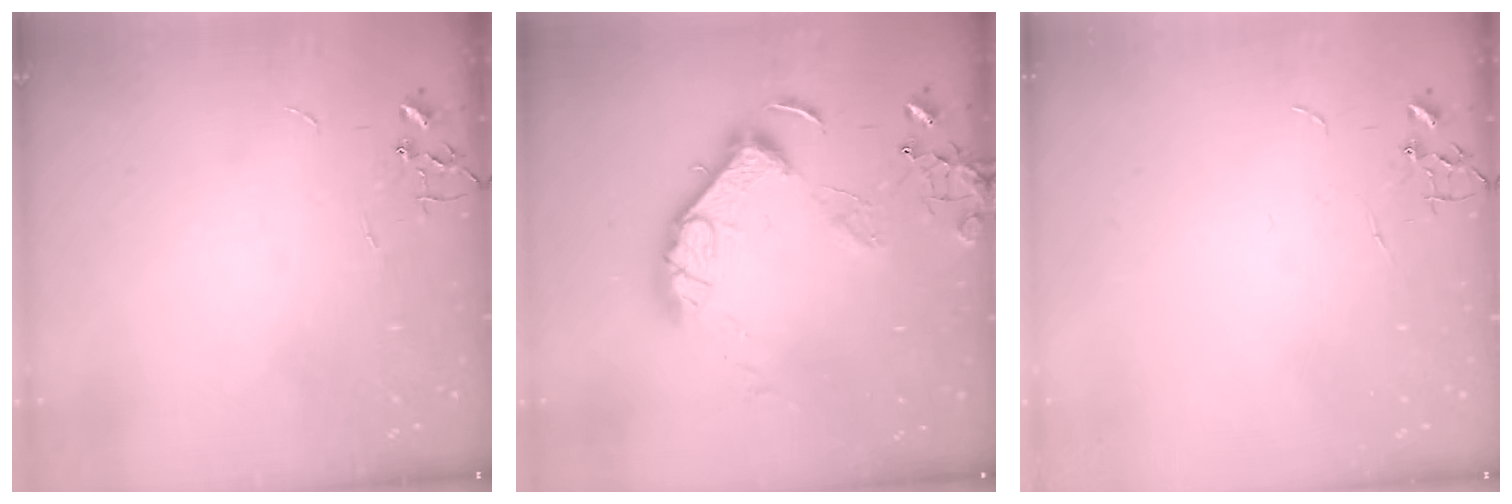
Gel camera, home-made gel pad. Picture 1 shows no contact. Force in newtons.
{"total": 14.0, "press": 13.9, "slide": 1.0}
{"total": 0.0}